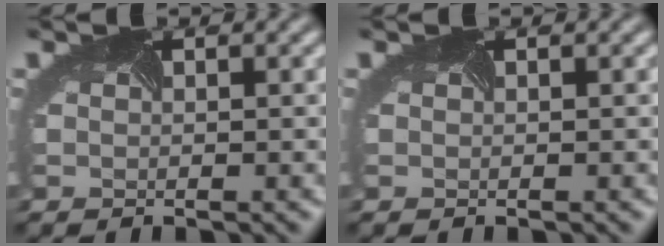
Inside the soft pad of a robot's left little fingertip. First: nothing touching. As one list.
[{"total": 0.0}]